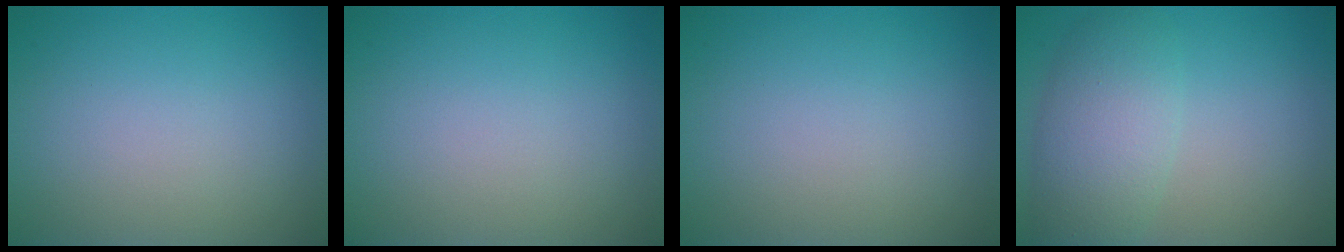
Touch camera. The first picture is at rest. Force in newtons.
{"total": 0.0}
{"total": 0.0}
{"total": 5.1, "press": 5.1, "slide": 0.2}